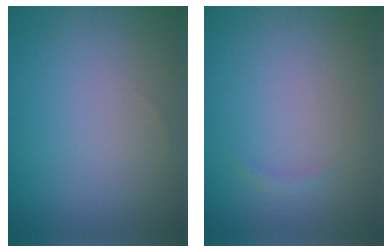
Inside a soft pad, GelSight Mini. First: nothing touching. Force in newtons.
{"total": 0.5, "press": 0.5, "slide": 0.1}